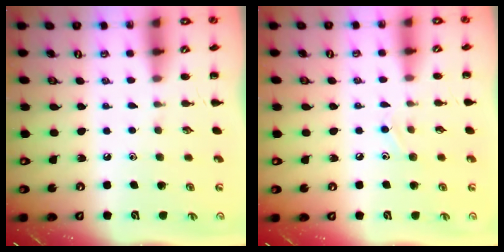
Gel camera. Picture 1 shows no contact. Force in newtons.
{"total": 6.8, "press": 6.5, "slide": 2.0}